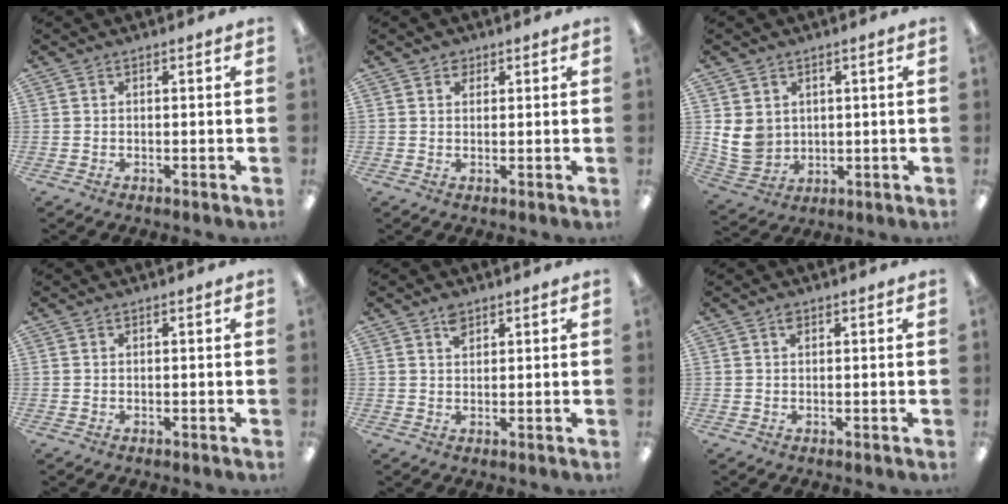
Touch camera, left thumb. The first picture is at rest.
{"total": 1.9, "force": [1.3, 1.3, 0.5], "torque": [-0.004, -0.003, 0.023]}
{"total": 7.7, "force": [1.4, 6.8, 3.3], "torque": [-0.083, -0.003, 0.030]}
{"total": 0.0}
{"total": 2.8, "force": [2.0, 1.5, 1.3], "torque": [-0.021, -0.004, 0.035]}
{"total": 1.3, "force": [0.7, 0.7, 0.8], "torque": [-0.011, -0.002, 0.010]}